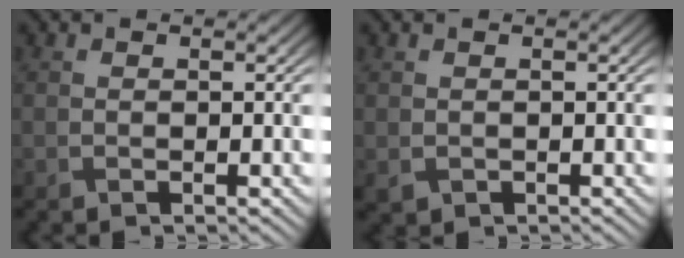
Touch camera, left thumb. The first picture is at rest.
{"total": 0.8, "force": [0.0, 0.7, 0.3], "torque": [-0.012, -0.005, 0.002]}